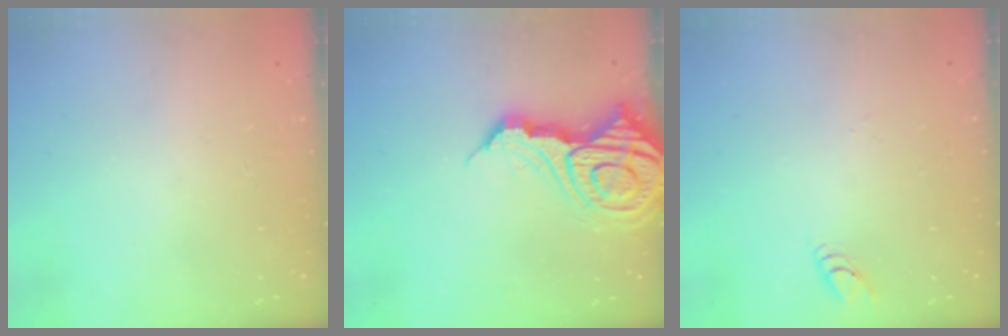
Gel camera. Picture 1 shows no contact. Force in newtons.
{"total": 17.8, "press": 17.7, "slide": 2.2}
{"total": 2.8, "press": 2.8, "slide": 0.2}